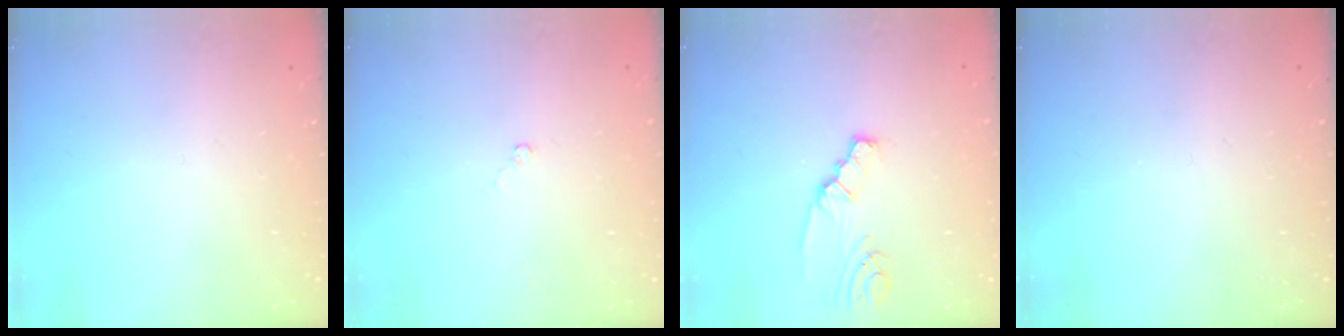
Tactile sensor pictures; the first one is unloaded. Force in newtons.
{"total": 2.4, "press": 2.3, "slide": 0.3}
{"total": 2.0, "press": 2.0, "slide": 0.4}
{"total": 0.0}